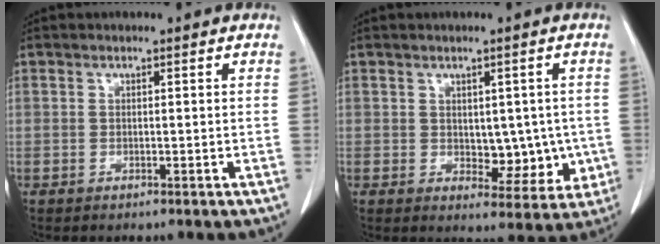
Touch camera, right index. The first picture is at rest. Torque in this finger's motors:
{"motor_torque": [0.06, 0.08, 0.08, 0.00]}